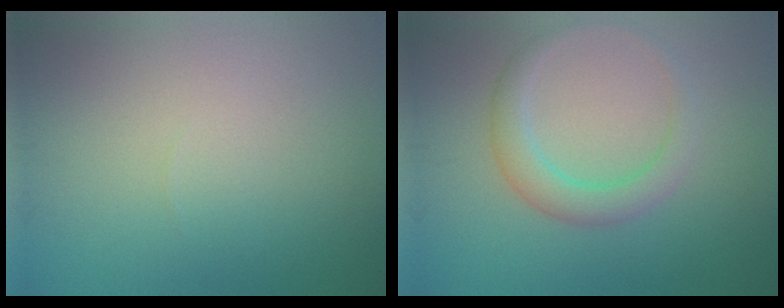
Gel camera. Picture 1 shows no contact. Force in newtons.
{"total": 3.1, "press": 3.1, "slide": 0.1}